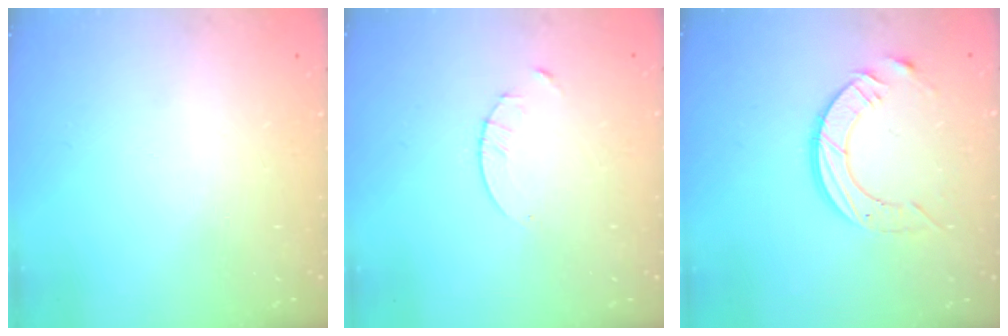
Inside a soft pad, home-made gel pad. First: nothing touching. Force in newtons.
{"total": 1.3, "press": 1.3, "slide": 0.2}
{"total": 10.4, "press": 10.3, "slide": 0.9}